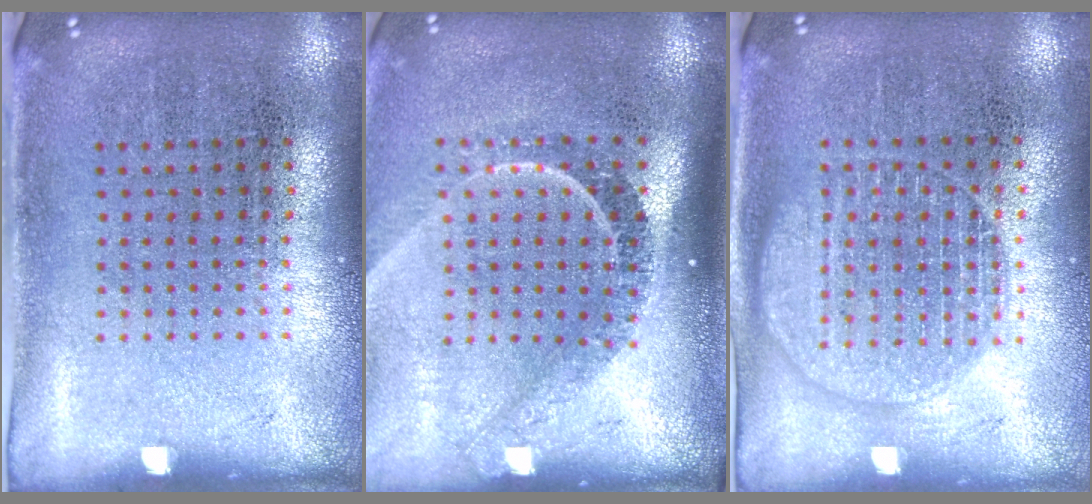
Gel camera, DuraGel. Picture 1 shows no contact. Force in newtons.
{"total": 2.3, "press": 1.7, "slide": 1.6}
{"total": 1.4, "press": 1.4, "slide": 0.1}